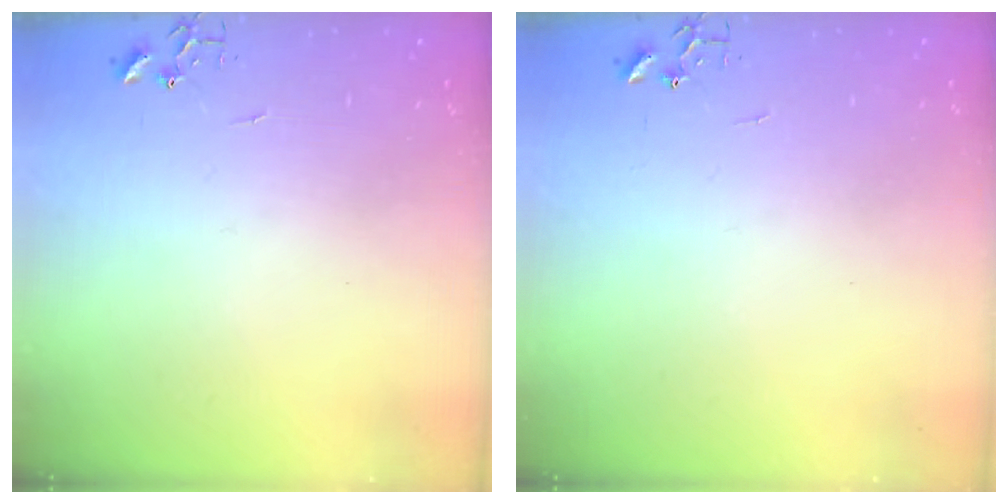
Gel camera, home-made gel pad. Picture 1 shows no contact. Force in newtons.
{"total": 0.0}